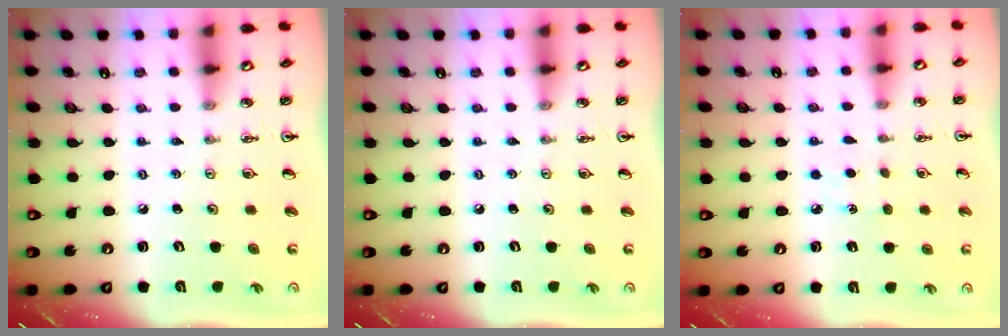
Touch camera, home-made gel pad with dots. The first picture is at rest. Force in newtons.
{"total": 0.0}
{"total": 3.3, "press": 3.3, "slide": 0.4}